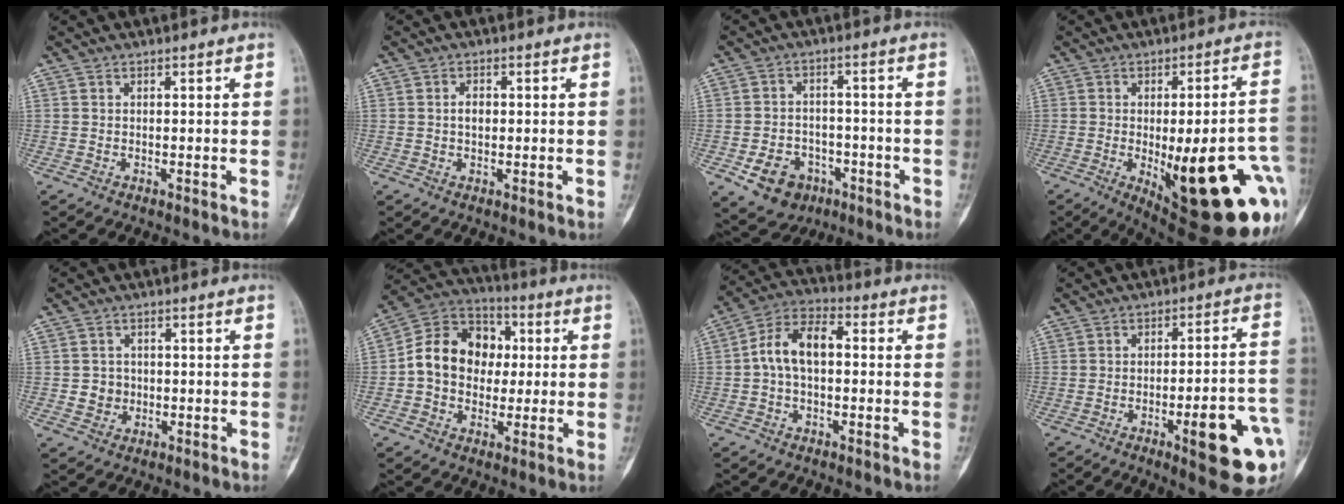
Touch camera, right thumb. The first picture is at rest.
{"total": 2.2, "force": [0.2, 1.5, 1.6], "torque": [-0.022, 0.003, 0.003]}
{"total": 9.2, "force": [-4.1, 7.2, 4.0], "torque": [-0.045, 0.031, -0.056]}
{"total": 28.6, "force": [-7.3, 9.0, 26.2], "torque": [-0.264, -0.002, -0.075]}
{"total": 3.3, "force": [-0.3, 3.1, 1.0], "torque": [0.003, 0.006, -0.003]}
{"total": 15.2, "force": [0.5, 12.4, 8.8], "torque": [-0.112, 0.032, -0.001]}
{"total": 9.9, "force": [0.2, 5.9, 7.9], "torque": [-0.144, 0.033, -0.006]}
{"total": 15.7, "force": [-5.4, 3.4, 14.3], "torque": [-0.150, 0.026, -0.064]}